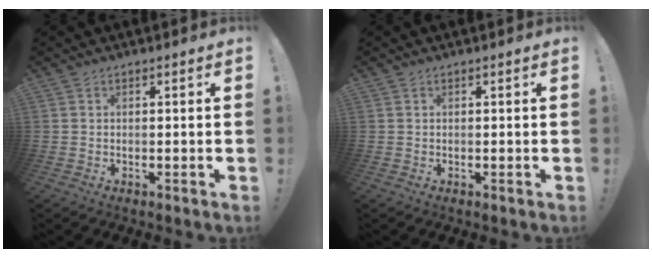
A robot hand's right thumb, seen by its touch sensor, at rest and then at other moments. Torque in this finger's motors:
{"motor_torque": [0.03, 0.04, -0.01, 0.04, 0.02]}